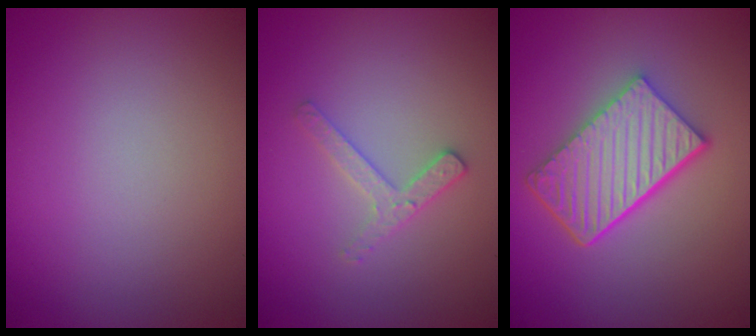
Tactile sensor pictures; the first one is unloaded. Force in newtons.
{"total": 1.9, "press": 1.8, "slide": 0.4}
{"total": 6.1, "press": 4.5, "slide": 4.1}